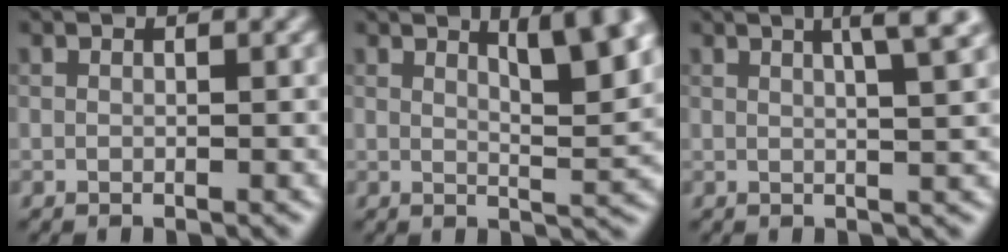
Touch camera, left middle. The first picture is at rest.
{"total": 5.5, "force": [3.1, 1.3, 4.4], "torque": [-0.053, 0.001, 0.047]}
{"total": 4.8, "force": [2.4, 1.2, 4.0], "torque": [-0.036, 0.016, 0.014]}